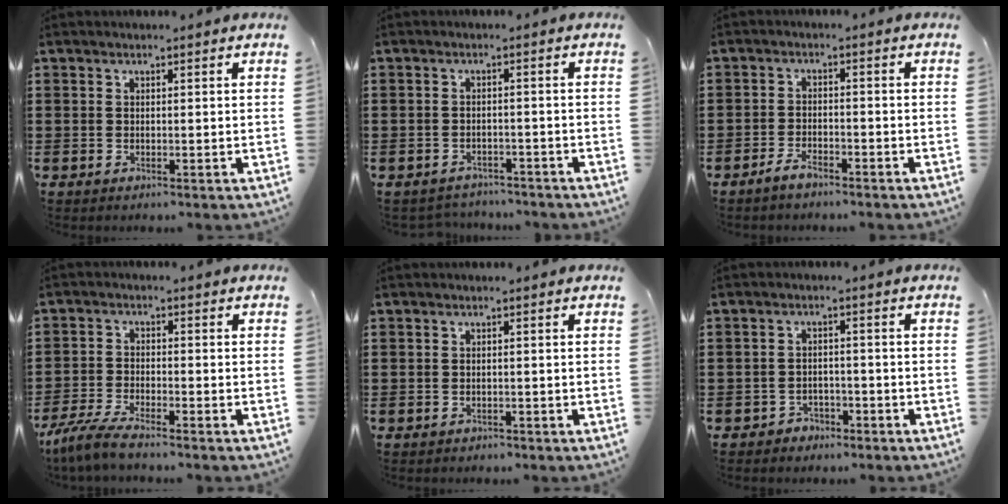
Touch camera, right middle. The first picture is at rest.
{"total": 2.2, "force": [-2.2, 0.4, -0.2], "torque": [-0.005, -0.003, -0.048]}
{"total": 2.7, "force": [-2.4, 0.7, 1.1], "torque": [-0.028, 0.003, -0.049]}
{"total": 4.4, "force": [-4.0, 0.1, 1.9], "torque": [-0.054, -0.013, -0.081]}
{"total": 0.6, "force": [-0.6, 0.2, -0.1], "torque": [-0.001, -0.001, -0.012]}
{"total": 2.1, "force": [-2.0, 0.9, 0.0], "torque": [-0.009, -0.001, -0.042]}